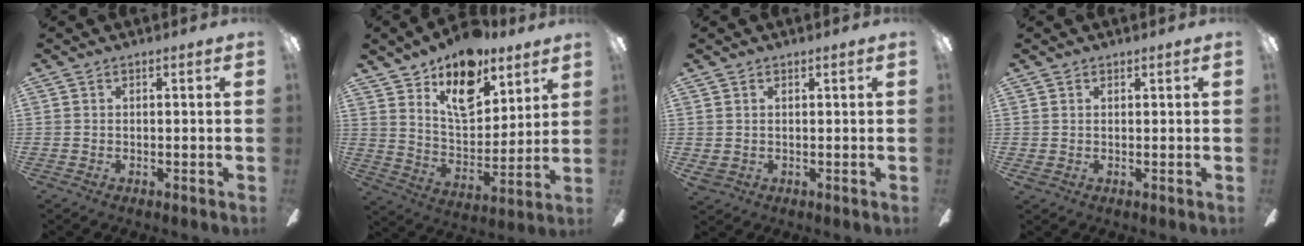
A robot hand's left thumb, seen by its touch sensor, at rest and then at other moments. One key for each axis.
{"total": 16.2, "fx": 11.4, "fy": 8.0, "fz": 8.2, "tx": -0.130, "ty": -0.061, "tz": 0.202}
{"total": 2.0, "fx": 1.1, "fy": 1.7, "fz": 0.3, "tx": -0.008, "ty": -0.002, "tz": 0.021}
{"total": 1.2, "fx": 0.9, "fy": 0.8, "fz": 0.1, "tx": -0.003, "ty": 0.003, "tz": 0.016}